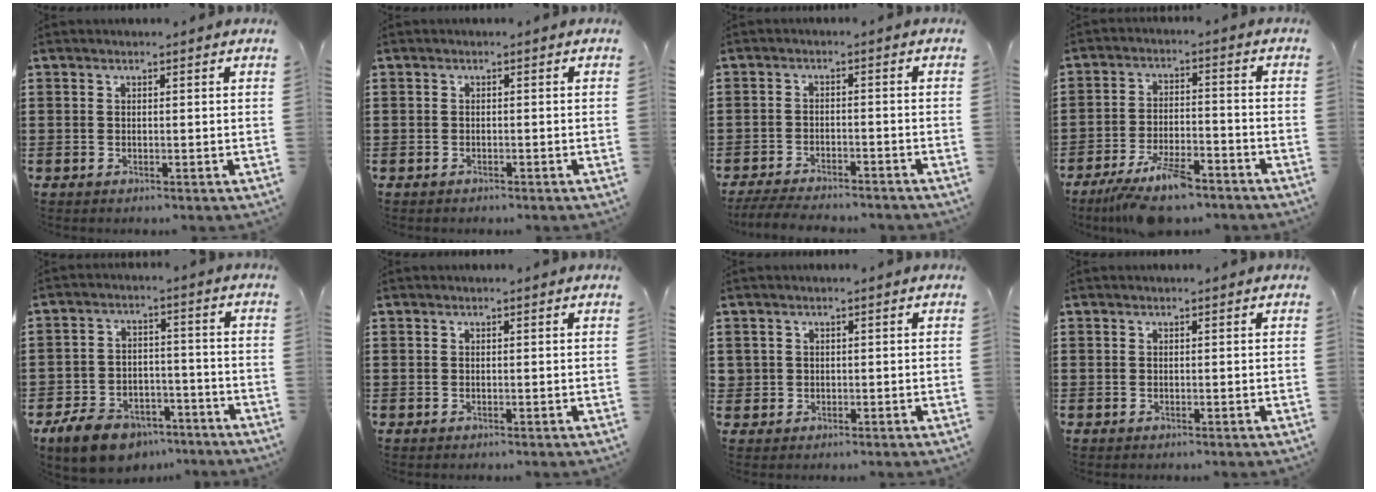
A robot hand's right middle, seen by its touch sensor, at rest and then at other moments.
{"total": 0.7, "force": [-0.6, 0.3, -0.1], "torque": [0.000, 0.000, -0.014]}
{"total": 4.0, "force": [-3.9, 0.3, 0.9], "torque": [-0.022, -0.003, -0.079]}
{"total": 8.2, "force": [-6.4, 2.0, 4.7], "torque": [-0.094, 0.003, -0.120]}
{"total": 7.6, "force": [-6.4, 3.0, 2.5], "torque": [-0.049, 0.026, -0.122]}
{"total": 0.0}
{"total": 1.4, "force": [0.2, 1.4, 0.1], "torque": [-0.009, 0.005, 0.002]}
{"total": 0.0}